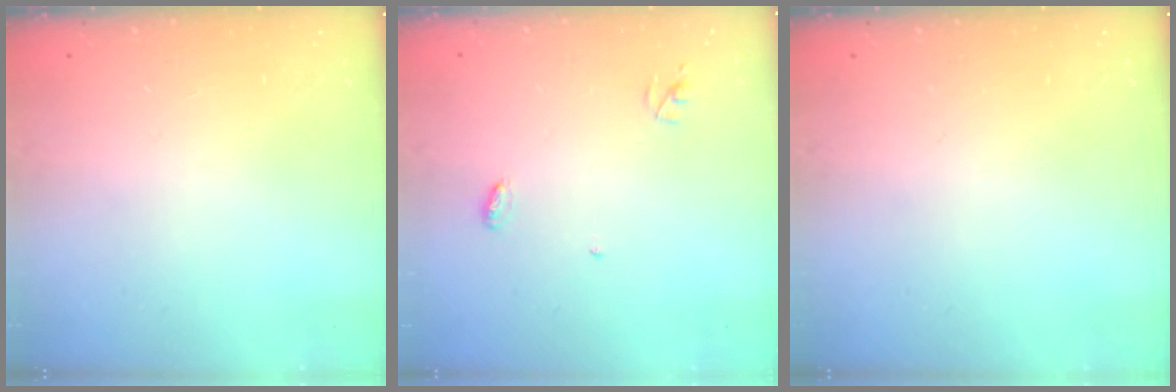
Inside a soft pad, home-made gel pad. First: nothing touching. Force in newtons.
{"total": 3.4, "press": 3.4, "slide": 0.3}
{"total": 0.0}